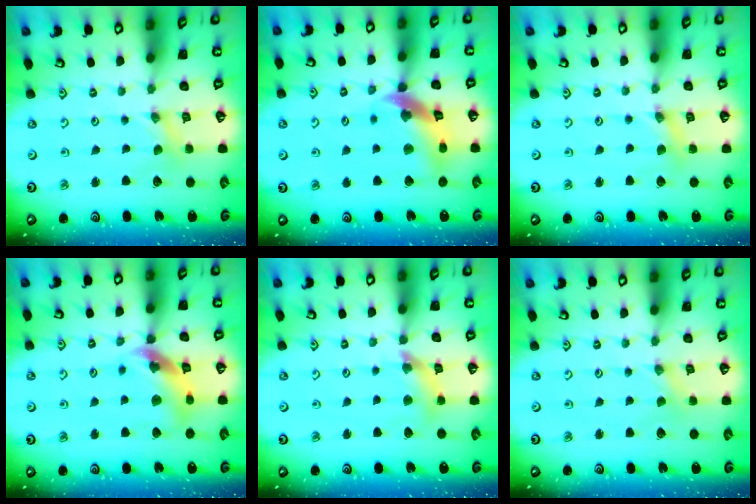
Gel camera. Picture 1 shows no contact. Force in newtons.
{"total": 12.8, "press": 12.7, "slide": 1.8}
{"total": 3.3, "press": 3.2, "slide": 0.4}
{"total": 13.8, "press": 13.7, "slide": 1.6}
{"total": 9.9, "press": 9.8, "slide": 1.1}
{"total": 0.0}